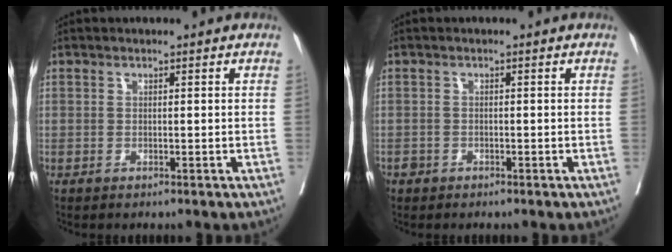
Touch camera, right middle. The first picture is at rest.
{"total": 1.1, "force": [-0.7, 0.8, 0.1], "torque": [-0.004, 0.003, -0.015]}